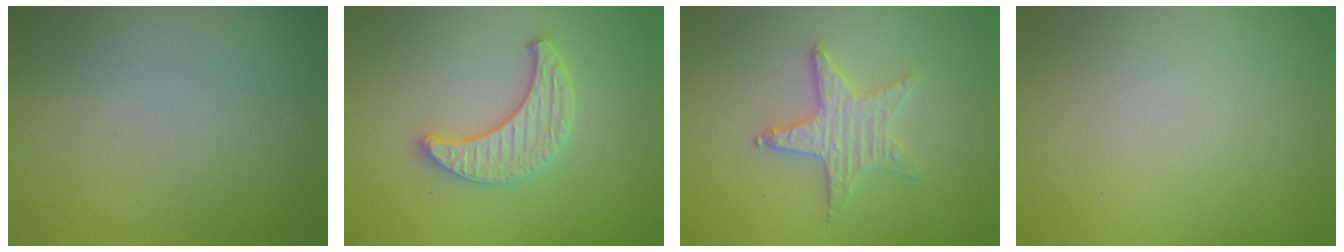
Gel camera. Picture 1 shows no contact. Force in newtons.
{"total": 3.0, "press": 2.8, "slide": 0.9}
{"total": 2.9, "press": 2.8, "slide": 0.8}
{"total": 0.0}